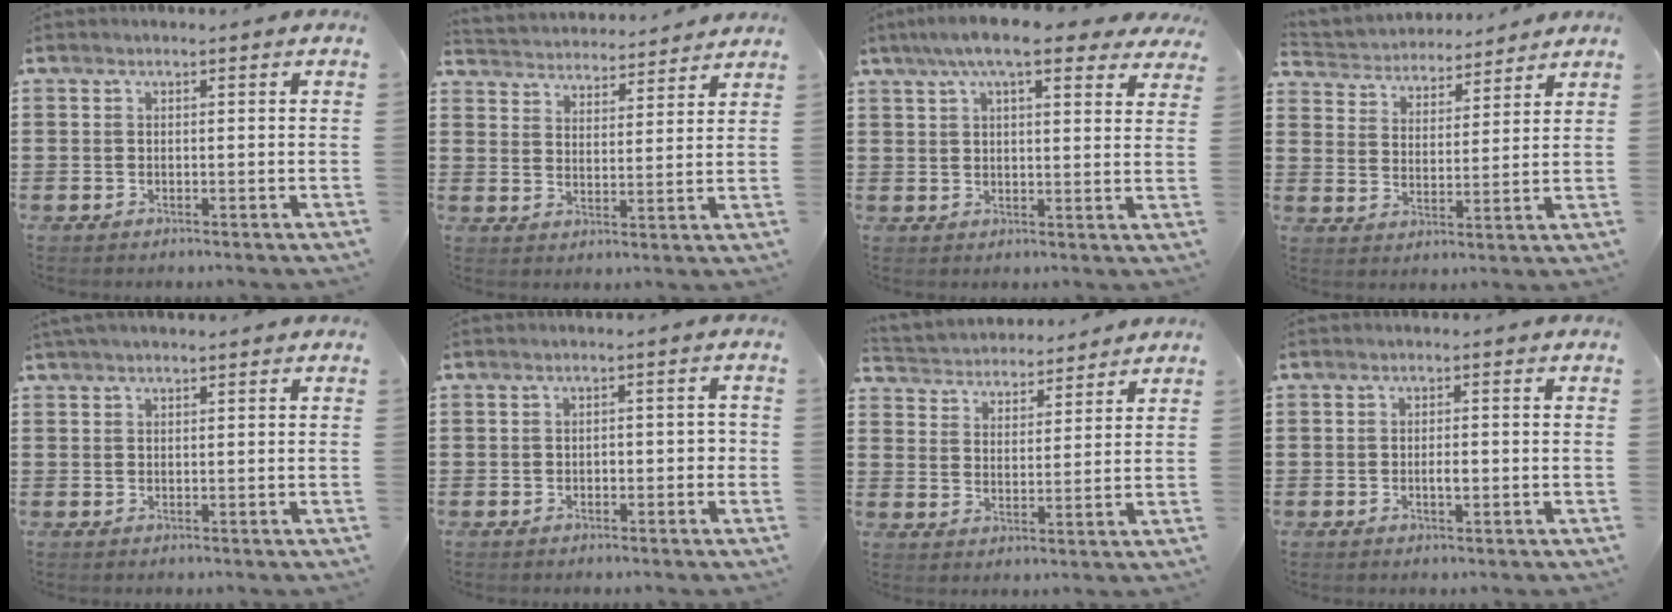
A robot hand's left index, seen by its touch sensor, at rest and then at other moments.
{"total": 3.9, "force": [3.8, 0.1, -0.6], "torque": [-0.010, -0.027, 0.065]}
{"total": 8.9, "force": [6.7, 1.8, 5.6], "torque": [-0.117, -0.005, 0.119]}
{"total": 4.1, "force": [4.0, 0.7, -0.4], "torque": [-0.017, -0.025, 0.067]}
{"total": 1.3, "force": [1.1, 0.2, 0.7], "torque": [-0.014, 0.002, 0.020]}
{"total": 1.8, "force": [-0.8, 0.9, 1.3], "torque": [-0.027, 0.004, -0.018]}
{"total": 3.9, "force": [3.8, 0.6, -0.7], "torque": [-0.009, -0.023, 0.065]}
{"total": 1.9, "force": [-0.3, 0.6, 1.7], "torque": [-0.033, 0.000, -0.005]}